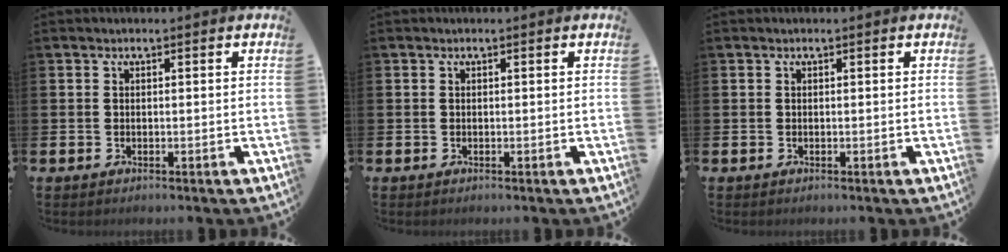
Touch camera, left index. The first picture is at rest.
{"total": 0.0}
{"total": 0.0}